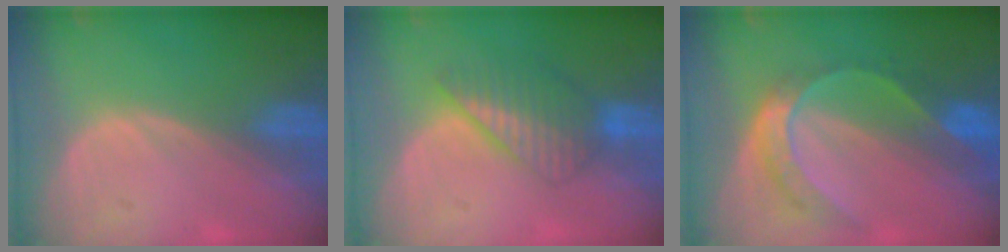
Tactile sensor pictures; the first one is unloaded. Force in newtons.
{"total": 6.6, "press": 6.1, "slide": 2.7}
{"total": 7.9, "press": 6.5, "slide": 4.4}